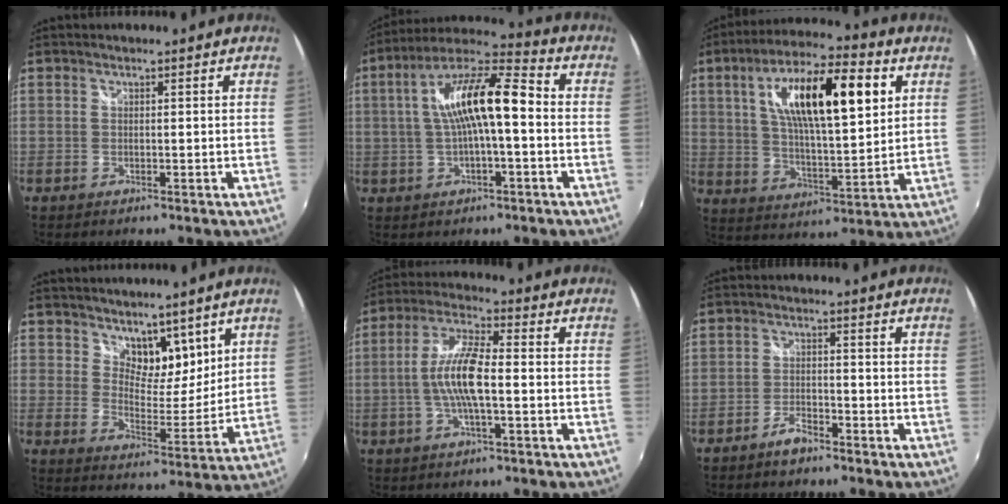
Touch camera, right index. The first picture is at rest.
{"total": 14.0, "force": [0.1, 3.5, 13.6], "torque": [-0.244, 0.029, 0.001]}
{"total": 19.4, "force": [6.6, 6.1, 17.1], "torque": [-0.297, 0.027, 0.110]}
{"total": 8.6, "force": [6.1, 4.7, 3.9], "torque": [-0.047, -0.008, 0.106]}
{"total": 10.2, "force": [-1.5, 2.4, 9.8], "torque": [-0.200, 0.006, -0.032]}
{"total": 3.5, "force": [-2.9, 1.1, 1.6], "torque": [-0.046, 0.005, -0.054]}